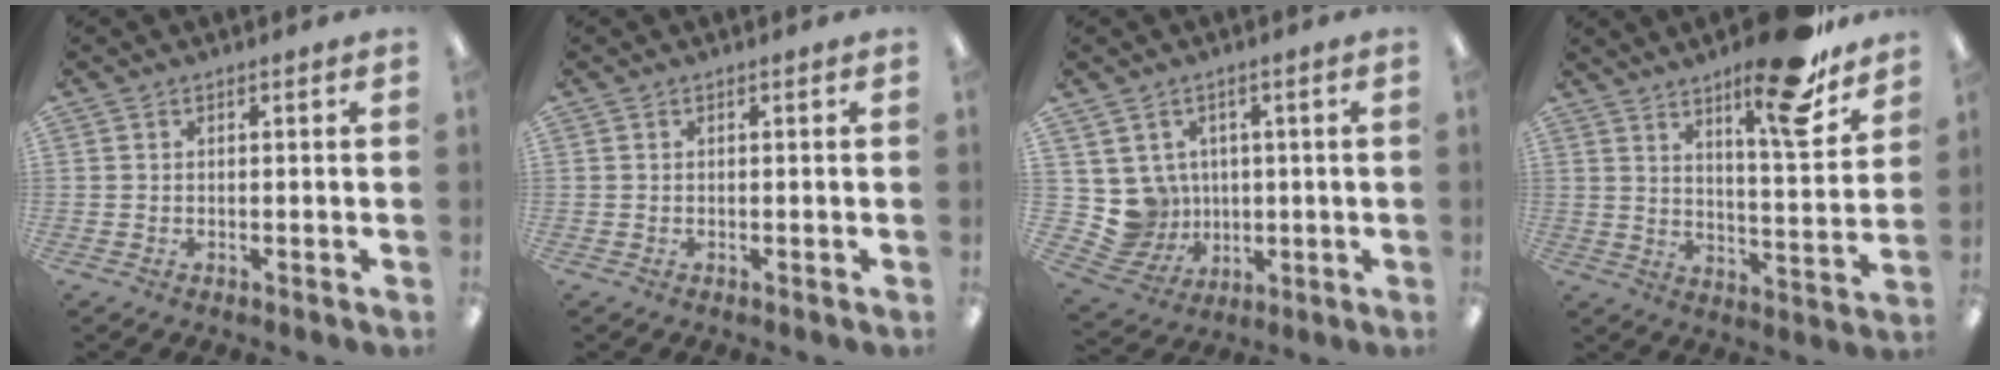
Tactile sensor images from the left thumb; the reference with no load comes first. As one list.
[{"total": 0.0}, {"total": 7.9, "force": [1.6, 7.7, 1.0], "torque": [-0.048, -0.008, 0.043]}, {"total": 17.3, "force": [12.8, 3.6, 11.1], "torque": [-0.160, -0.084, 0.201]}]